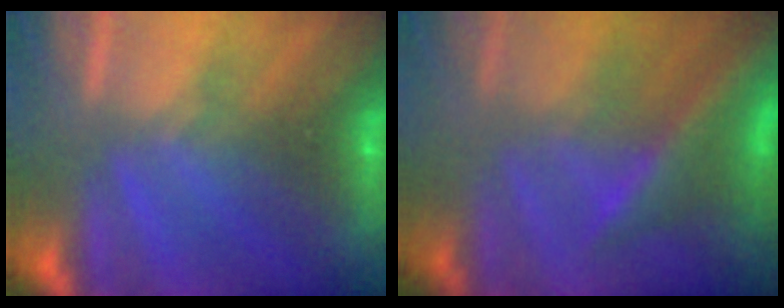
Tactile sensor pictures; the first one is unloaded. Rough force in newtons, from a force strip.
{"total": 6.7}